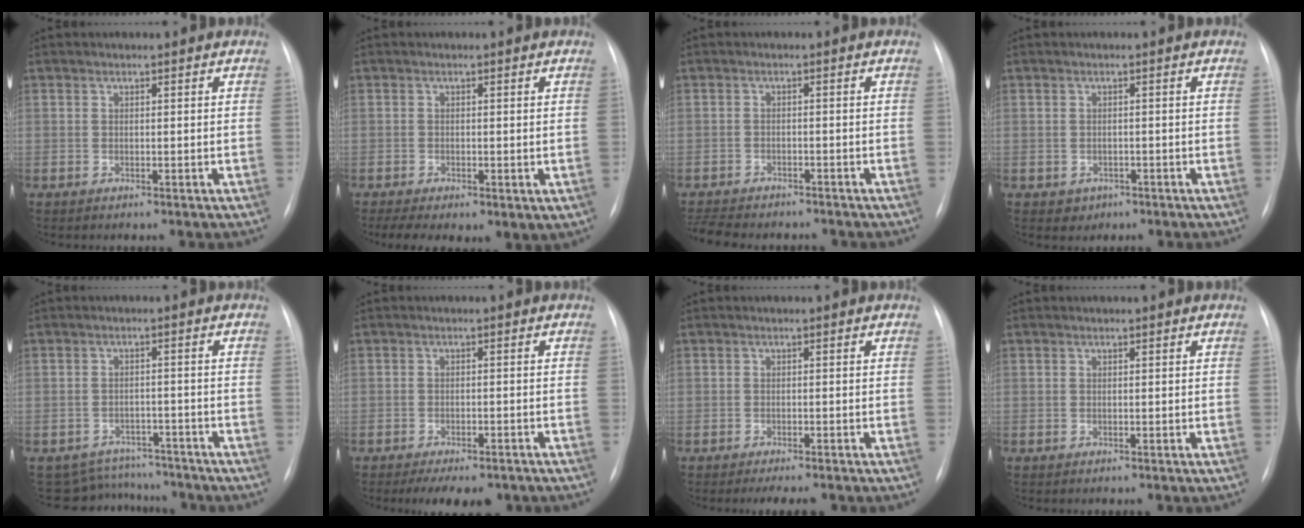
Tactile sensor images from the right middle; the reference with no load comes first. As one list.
[{"total": 7.8, "force": [-3.0, 4.1, 5.9], "torque": [-0.120, -0.013, -0.041]}, {"total": 9.7, "force": [-8.6, 2.7, 3.5], "torque": [-0.069, -0.007, -0.119]}, {"total": 1.8, "force": [-0.9, 1.5, 0.3], "torque": [-0.006, 0.003, -0.006]}, {"total": 7.2, "force": [-6.9, 2.1, -1.0], "torque": [0.012, 0.021, -0.089]}, {"total": 8.2, "force": [-6.4, 3.2, 4.1], "torque": [-0.050, 0.000, -0.081]}, {"total": 3.8, "force": [-3.1, 0.6, 2.0], "torque": [-0.025, -0.008, -0.038]}, {"total": 0.0}]